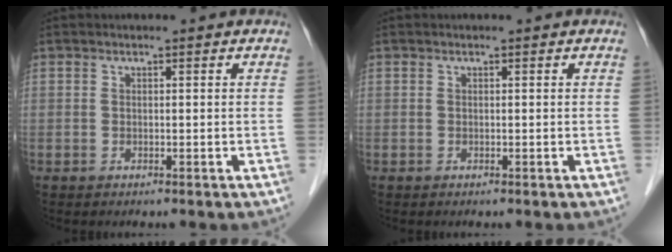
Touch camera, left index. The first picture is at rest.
{"total": 0.0}